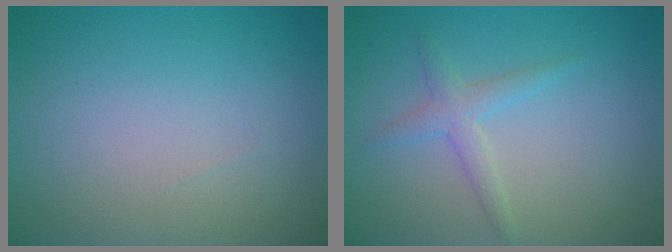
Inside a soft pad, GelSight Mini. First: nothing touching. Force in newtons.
{"total": 1.9, "press": 1.9, "slide": 0.1}